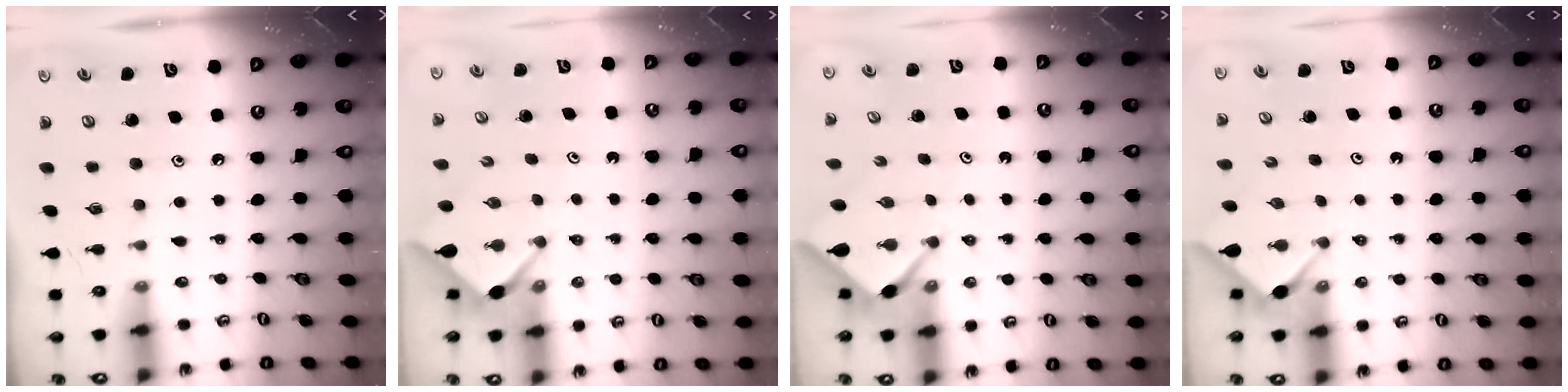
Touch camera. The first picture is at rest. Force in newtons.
{"total": 2.6, "press": 2.6, "slide": 0.3}
{"total": 2.2, "press": 2.2, "slide": 0.3}
{"total": 2.9, "press": 2.8, "slide": 0.4}